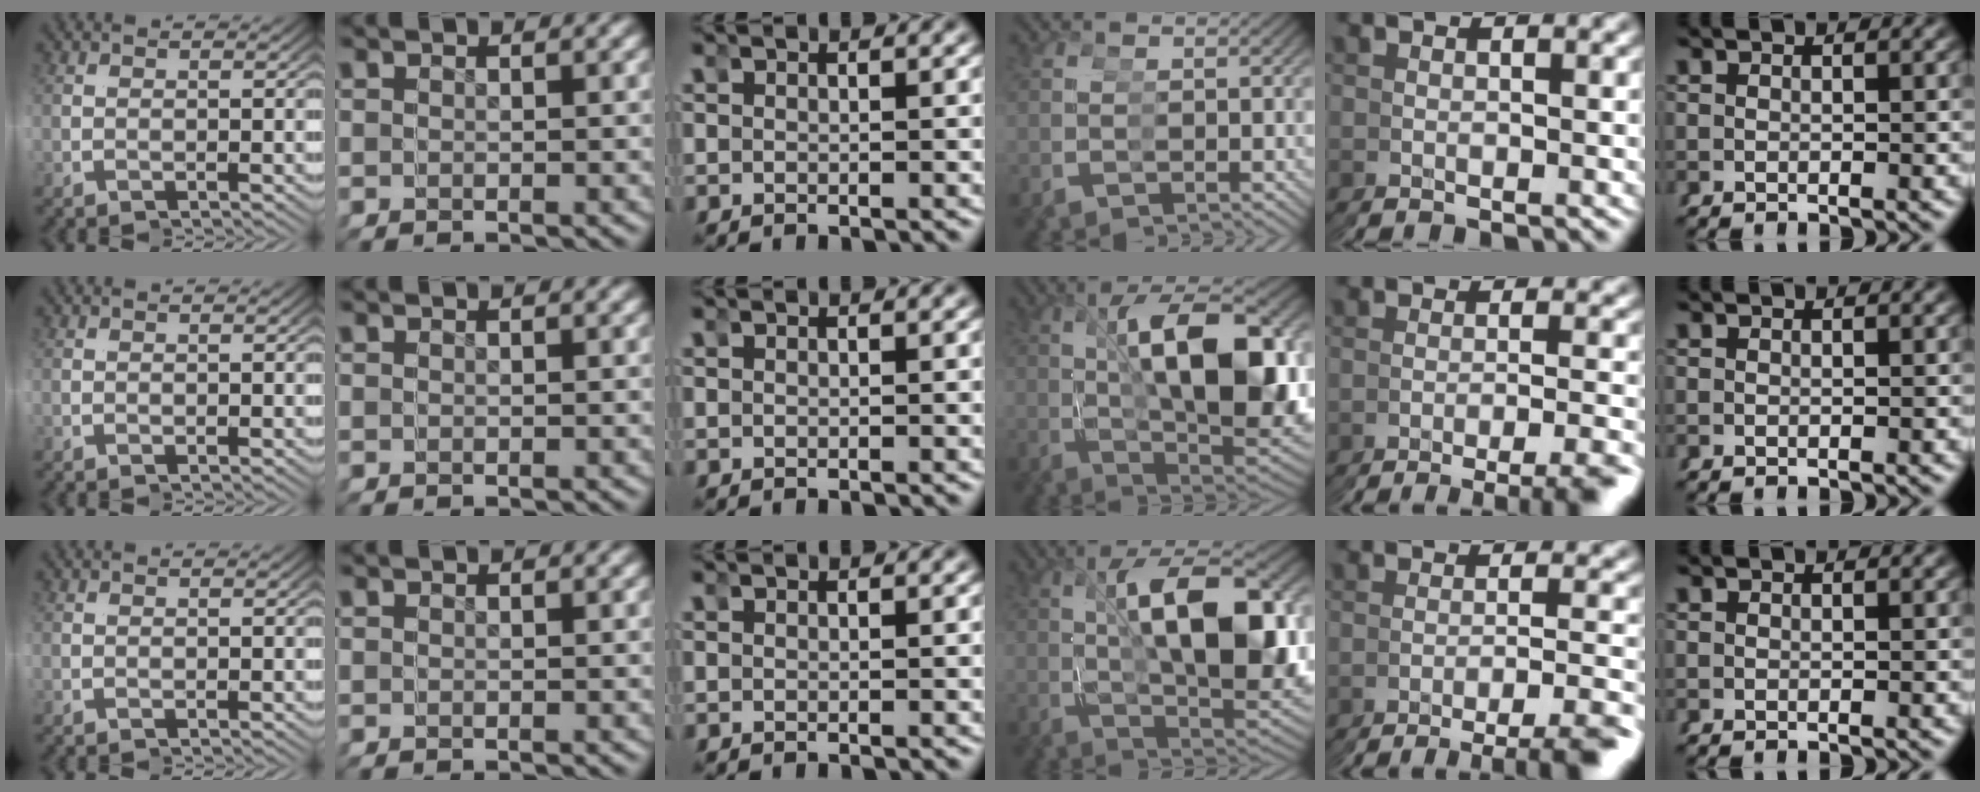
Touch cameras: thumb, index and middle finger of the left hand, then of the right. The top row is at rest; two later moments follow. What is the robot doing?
{"motion": "grasp_and_lifting", "object": "toy banana"}